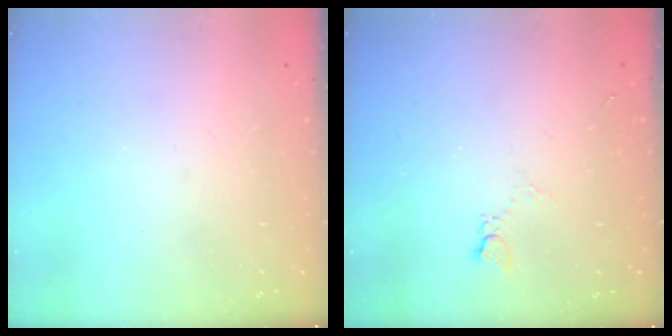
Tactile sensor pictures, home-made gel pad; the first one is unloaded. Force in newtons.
{"total": 2.5, "press": 2.5, "slide": 0.4}